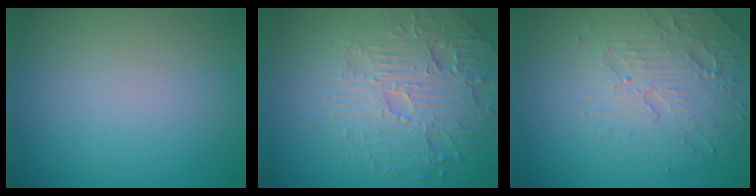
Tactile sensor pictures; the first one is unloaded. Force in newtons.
{"total": 6.2, "press": 5.0, "slide": 3.7}
{"total": 4.5, "press": 3.6, "slide": 2.7}